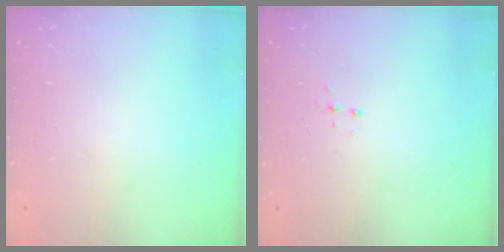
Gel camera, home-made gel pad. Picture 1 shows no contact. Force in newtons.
{"total": 4.2, "press": 4.2, "slide": 0.5}